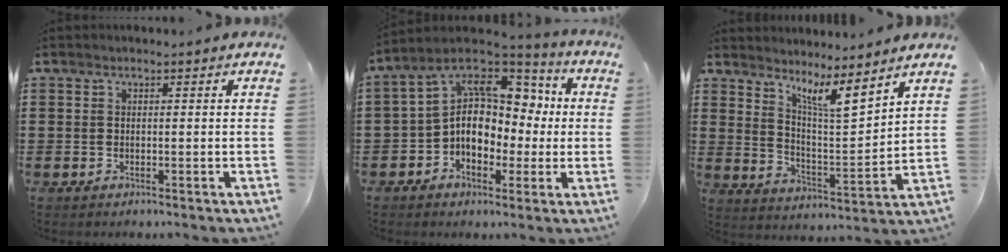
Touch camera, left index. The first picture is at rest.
{"total": 11.0, "force": [0.4, 8.5, 6.9], "torque": [-0.137, -0.014, -0.003]}
{"total": 6.5, "force": [5.6, 0.1, 3.3], "torque": [-0.075, -0.038, 0.094]}